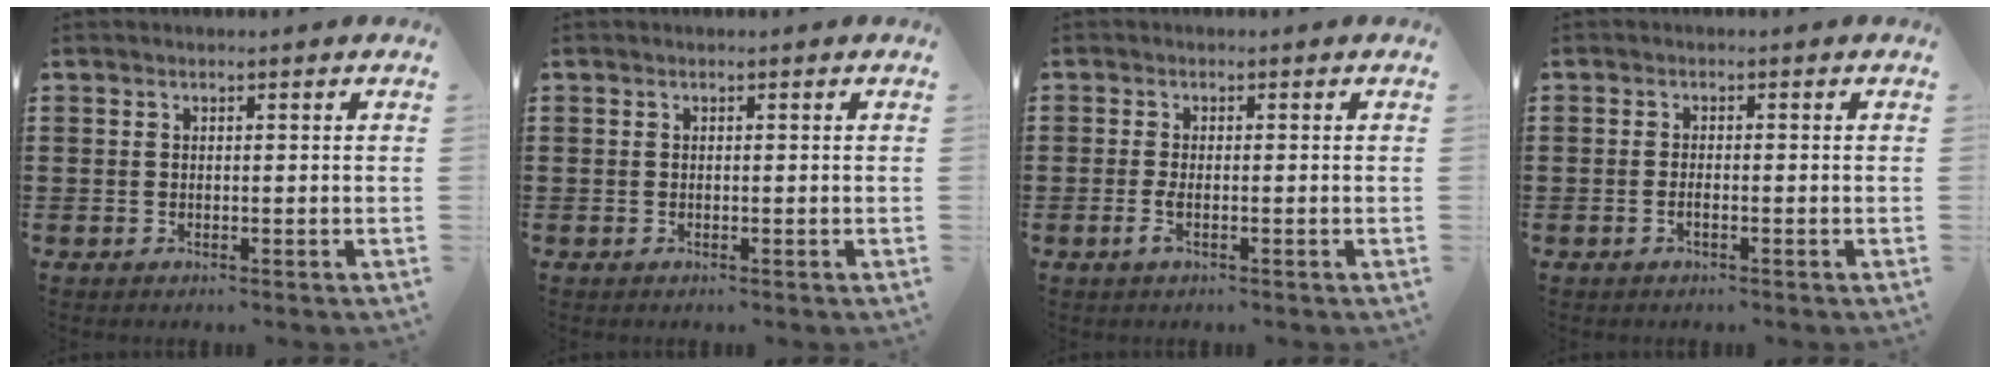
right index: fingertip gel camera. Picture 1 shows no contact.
{"total": 0.0}
{"total": 2.1, "force": [-0.8, 0.4, 1.9], "torque": [-0.048, -0.008, -0.018]}
{"total": 1.0, "force": [-0.5, 0.2, 0.9], "torque": [-0.018, -0.005, -0.008]}